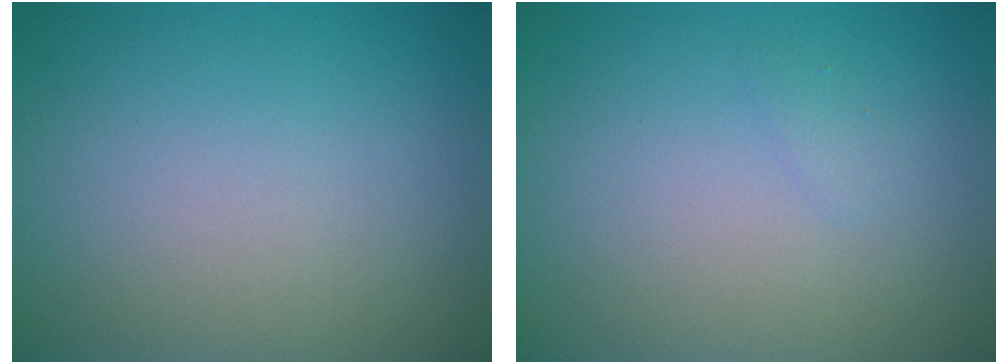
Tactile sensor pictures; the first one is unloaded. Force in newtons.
{"total": 0.6, "press": 0.6, "slide": 0.0}